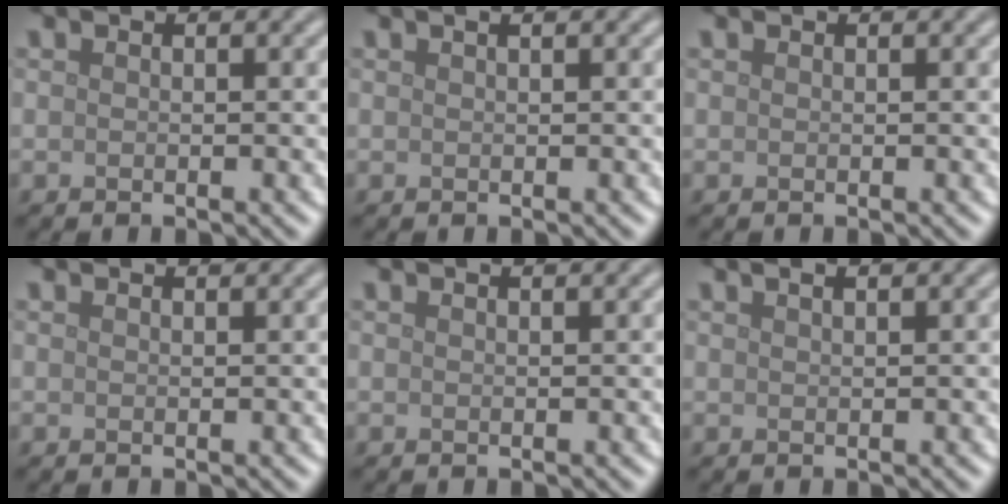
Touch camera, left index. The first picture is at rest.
{"total": 0.8, "force": [0.5, 0.2, 0.6], "torque": [-0.008, 0.001, 0.004]}
{"total": 0.0}
{"total": 1.3, "force": [1.2, 0.2, 0.4], "torque": [-0.008, -0.002, 0.010]}
{"total": 1.6, "force": [1.2, 0.6, 0.8], "torque": [-0.002, 0.001, 0.000]}
{"total": 2.2, "force": [1.5, 0.9, 1.4], "torque": [-0.004, 0.005, -0.005]}